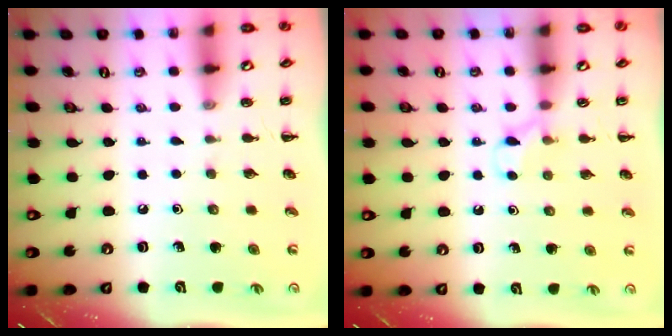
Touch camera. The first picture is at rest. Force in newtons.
{"total": 4.6, "press": 4.4, "slide": 1.5}